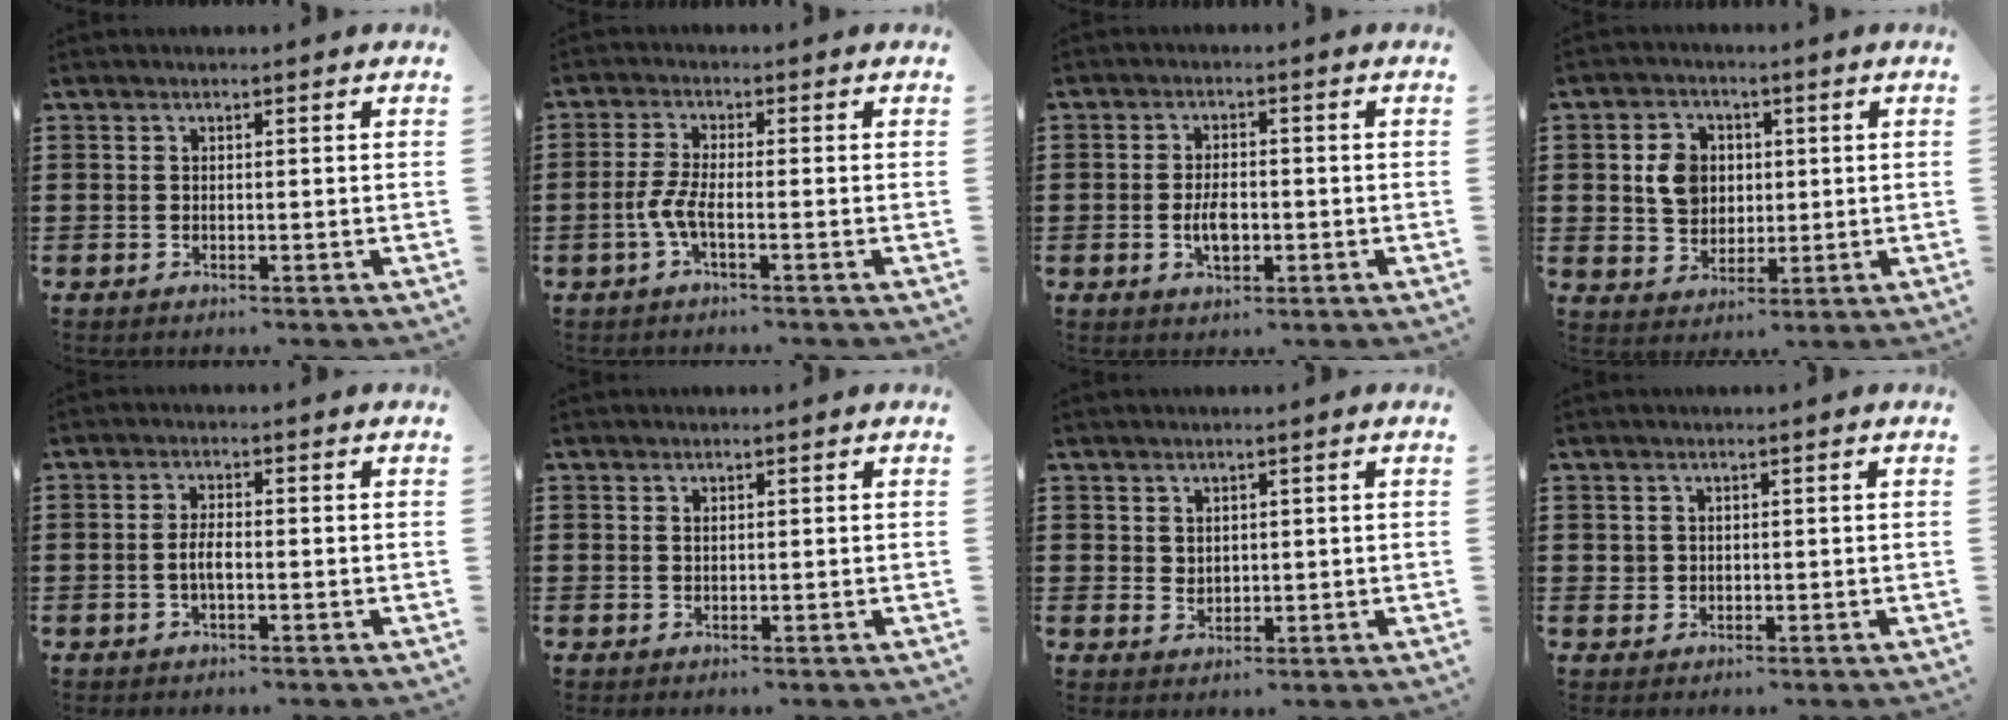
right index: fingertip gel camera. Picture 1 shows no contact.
{"total": 4.0, "force": [-1.6, 0.8, 3.6], "torque": [-0.090, -0.007, -0.037]}
{"total": 4.2, "force": [-1.0, 2.1, 3.6], "torque": [-0.069, 0.002, -0.018]}
{"total": 6.2, "force": [1.0, 5.3, 3.2], "torque": [-0.078, 0.013, 0.012]}
{"total": 2.5, "force": [-0.6, 0.8, 2.3], "torque": [-0.057, -0.001, -0.017]}
{"total": 0.6, "force": [0.3, 0.3, 0.4], "torque": [-0.009, 0.001, 0.005]}
{"total": 1.9, "force": [1.4, 1.3, 0.2], "torque": [-0.008, 0.007, 0.027]}
{"total": 1.2, "force": [0.3, 1.1, 0.2], "torque": [-0.006, 0.006, 0.005]}